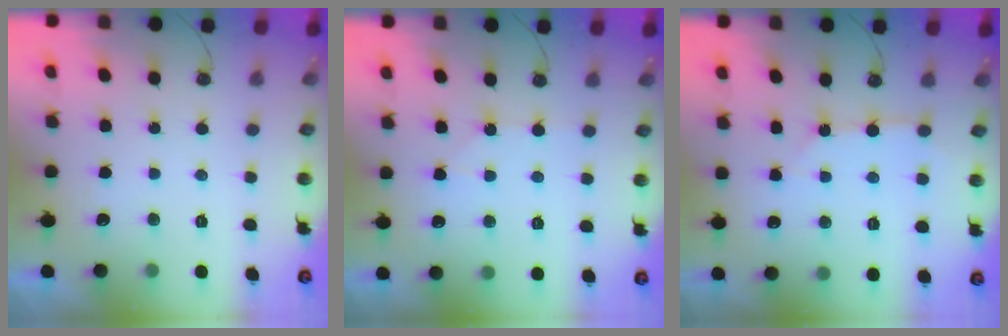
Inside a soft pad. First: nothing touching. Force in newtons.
{"total": 3.9, "press": 3.8, "slide": 0.7}
{"total": 2.6, "press": 2.6, "slide": 0.3}